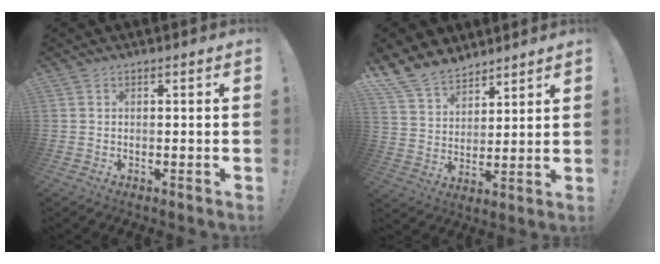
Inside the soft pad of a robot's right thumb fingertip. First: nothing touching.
{"total": 11.8, "force": [9.6, 6.3, 2.7], "torque": [-0.070, -0.069, 0.190]}